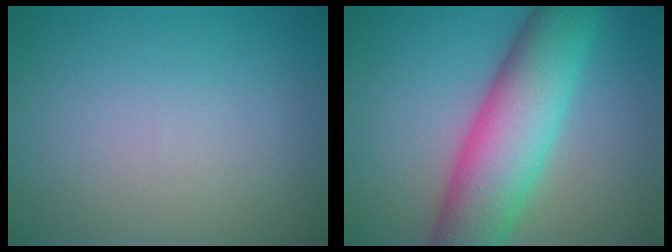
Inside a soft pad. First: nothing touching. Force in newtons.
{"total": 9.9, "press": 9.9, "slide": 0.1}